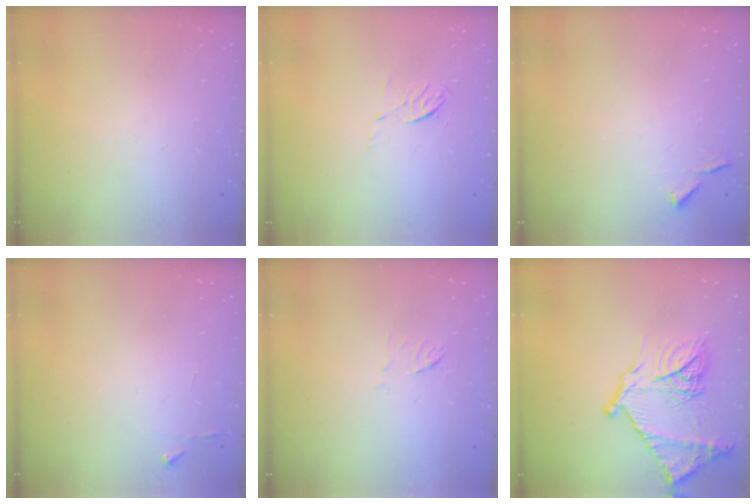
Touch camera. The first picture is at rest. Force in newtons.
{"total": 4.2, "press": 3.9, "slide": 1.6}
{"total": 4.2, "press": 4.1, "slide": 0.6}
{"total": 3.2, "press": 3.2, "slide": 0.4}
{"total": 5.4, "press": 5.3, "slide": 1.0}
{"total": 20.3, "press": 20.3, "slide": 1.7}